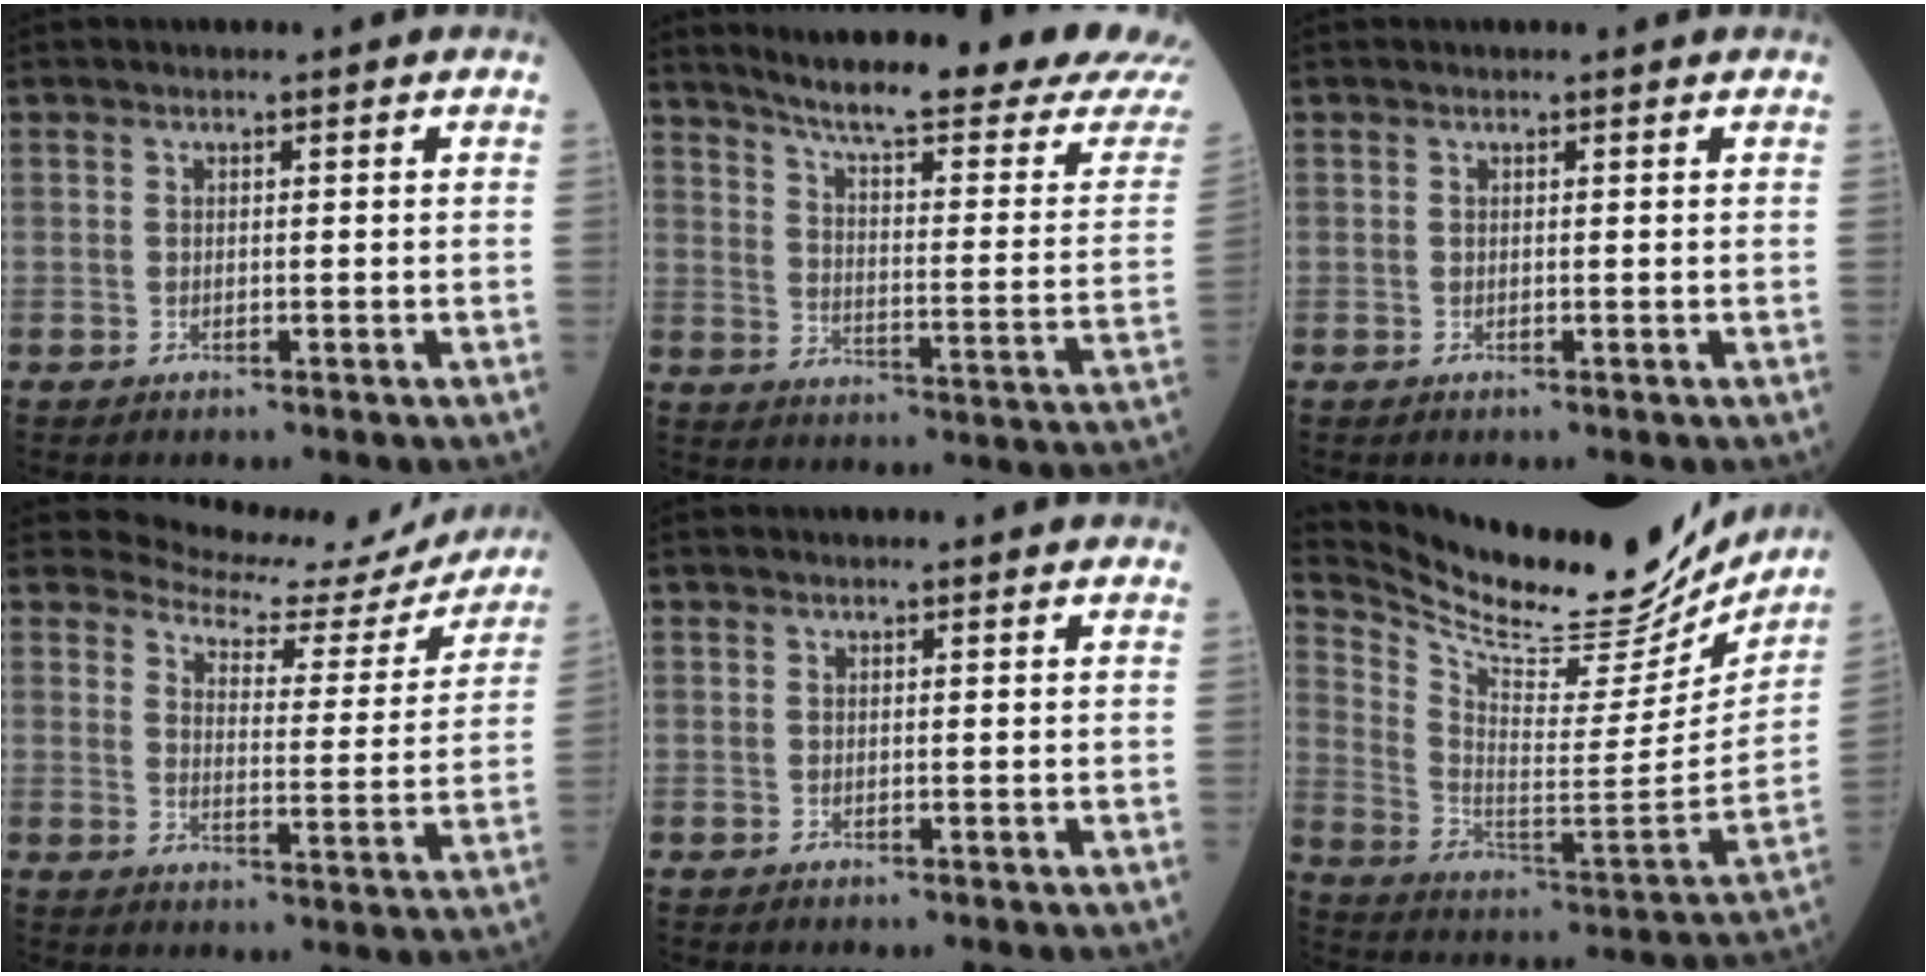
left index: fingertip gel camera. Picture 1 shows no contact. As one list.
[{"total": 23.6, "force": [21.4, 0.0, 9.9], "torque": [-0.148, -0.096, 0.274]}, {"total": 0.6, "force": [-0.5, 0.0, -0.2], "torque": [0.001, -0.004, -0.011]}, {"total": 13.0, "force": [12.5, 3.5, 0.8], "torque": [0.000, -0.047, 0.134]}, {"total": 0.0}, {"total": 21.2, "force": [19.6, 5.0, 6.5], "torque": [-0.124, -0.058, 0.292]}]